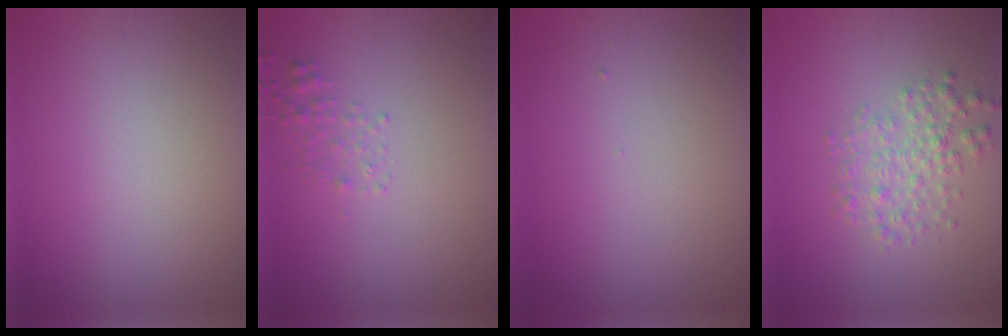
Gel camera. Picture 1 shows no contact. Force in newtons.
{"total": 1.3, "press": 1.3, "slide": 0.1}
{"total": 0.0}
{"total": 2.9, "press": 2.9, "slide": 0.1}